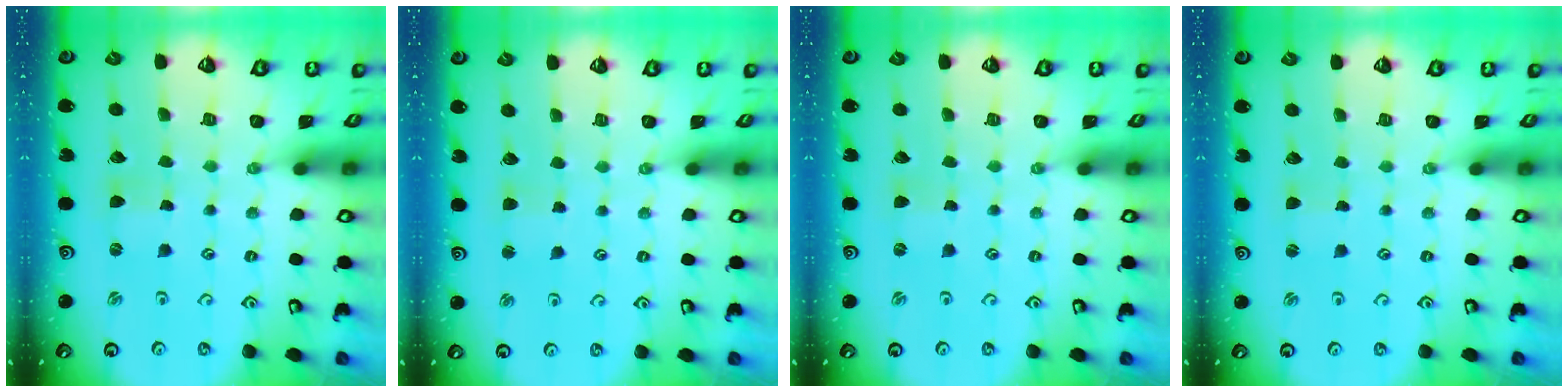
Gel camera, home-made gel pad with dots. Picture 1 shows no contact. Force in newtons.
{"total": 2.2, "press": 2.2, "slide": 0.2}
{"total": 0.0}
{"total": 0.0}